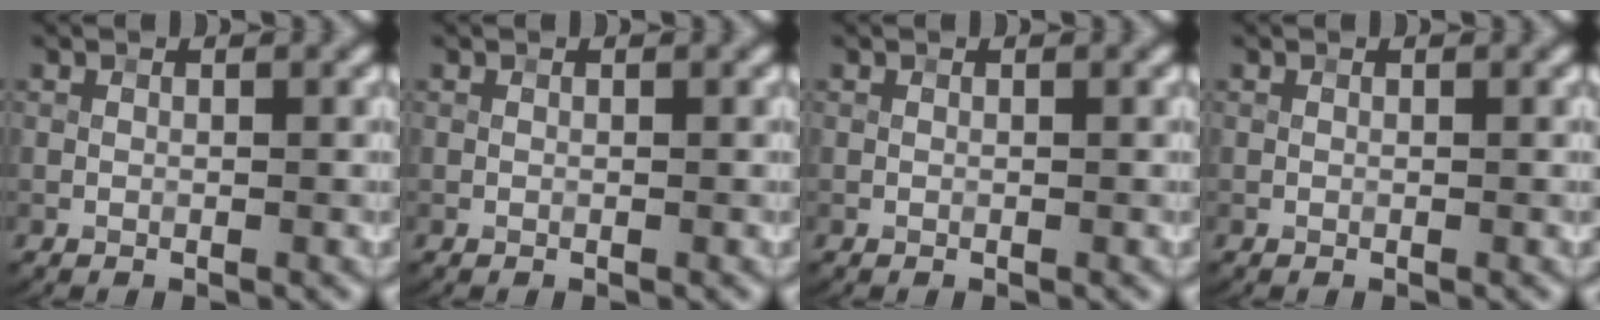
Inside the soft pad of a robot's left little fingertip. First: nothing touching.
{"total": 0.0}
{"total": 0.0}
{"total": 0.0}